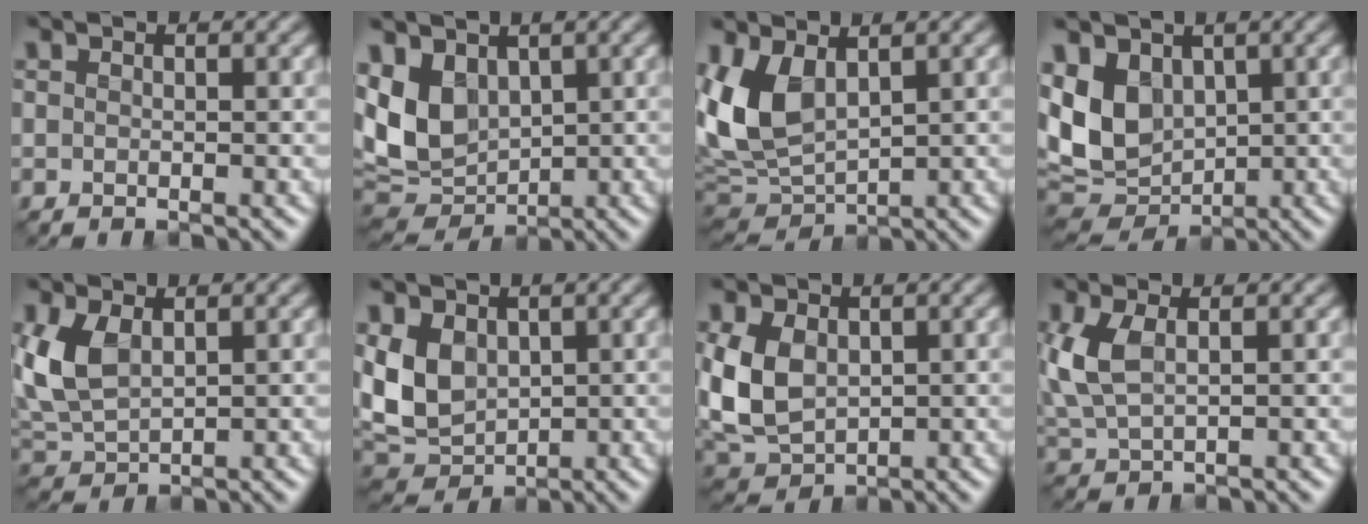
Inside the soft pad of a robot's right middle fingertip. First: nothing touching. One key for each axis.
{"total": 8.0, "fx": 1.5, "fy": 5.6, "fz": 5.4, "tx": -0.135, "ty": -0.003, "tz": 0.025}
{"total": 6.6, "fx": 1.7, "fy": 3.8, "fz": 5.1, "tx": -0.119, "ty": -0.006, "tz": 0.031}
{"total": 8.5, "fx": 1.1, "fy": 6.3, "fz": 5.7, "tx": -0.136, "ty": -0.006, "tz": 0.016}
{"total": 4.8, "fx": 1.0, "fy": 2.9, "fz": 3.7, "tx": -0.096, "ty": 0.000, "tz": 0.023}
{"total": 5.6, "fx": 0.6, "fy": 4.1, "fz": 3.8, "tx": -0.084, "ty": -0.010, "tz": 0.007}
{"total": 6.0, "fx": 0.3, "fy": 4.3, "fz": 4.3, "tx": -0.105, "ty": -0.003, "tz": 0.004}
{"total": 4.4, "fx": 0.8, "fy": 2.3, "fz": 3.7, "tx": -0.098, "ty": 0.002, "tz": 0.019}